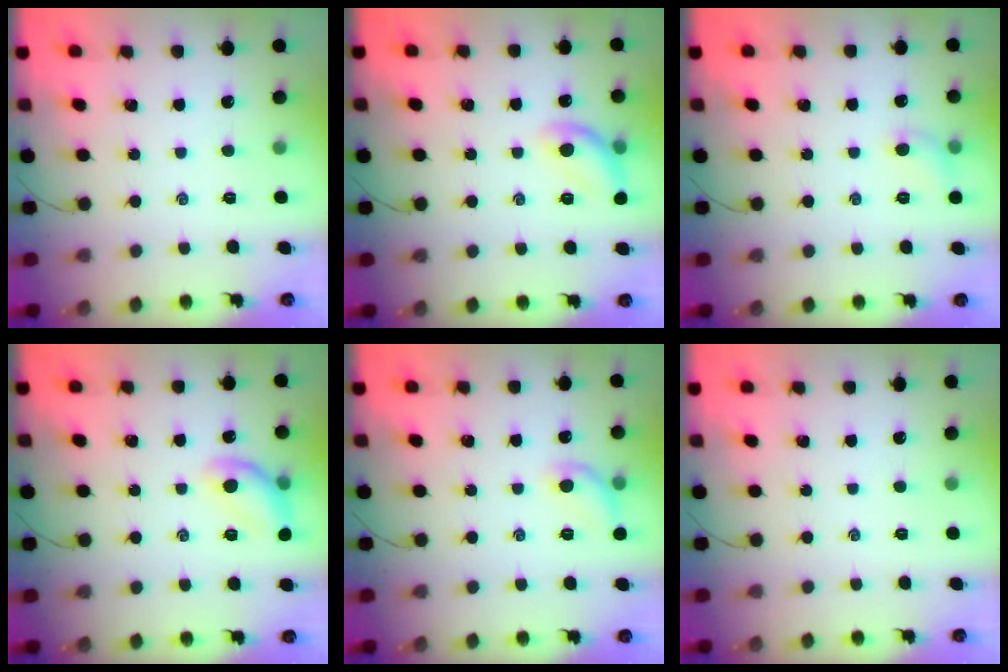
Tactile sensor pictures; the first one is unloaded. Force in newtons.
{"total": 11.3, "press": 11.2, "slide": 1.6}
{"total": 5.2, "press": 5.0, "slide": 1.2}
{"total": 11.8, "press": 11.8, "slide": 0.5}
{"total": 8.1, "press": 8.0, "slide": 1.4}
{"total": 0.0}